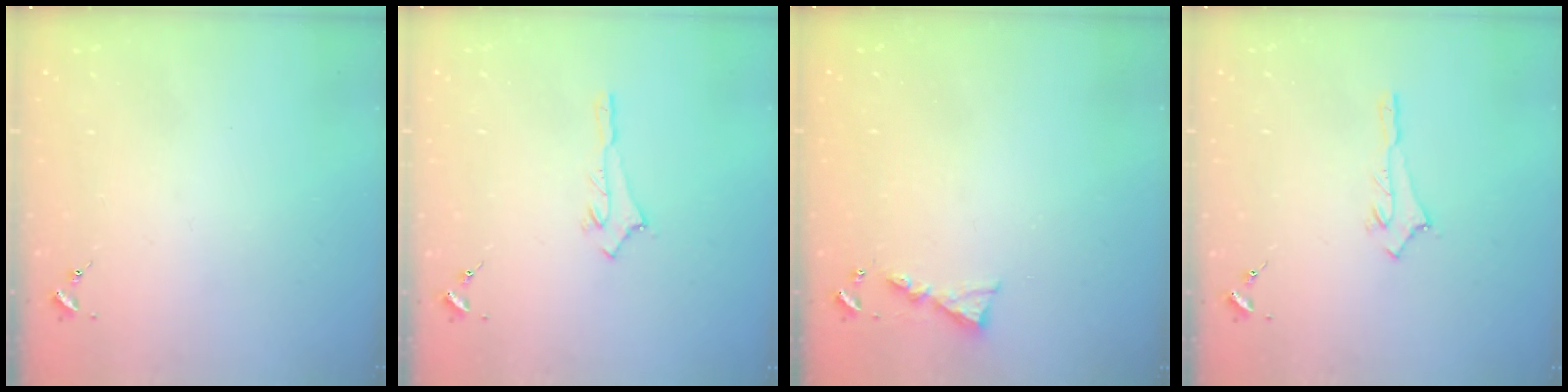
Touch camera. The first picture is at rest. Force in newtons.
{"total": 2.9, "press": 2.9, "slide": 0.2}
{"total": 4.9, "press": 4.9, "slide": 0.5}
{"total": 2.9, "press": 2.9, "slide": 0.2}